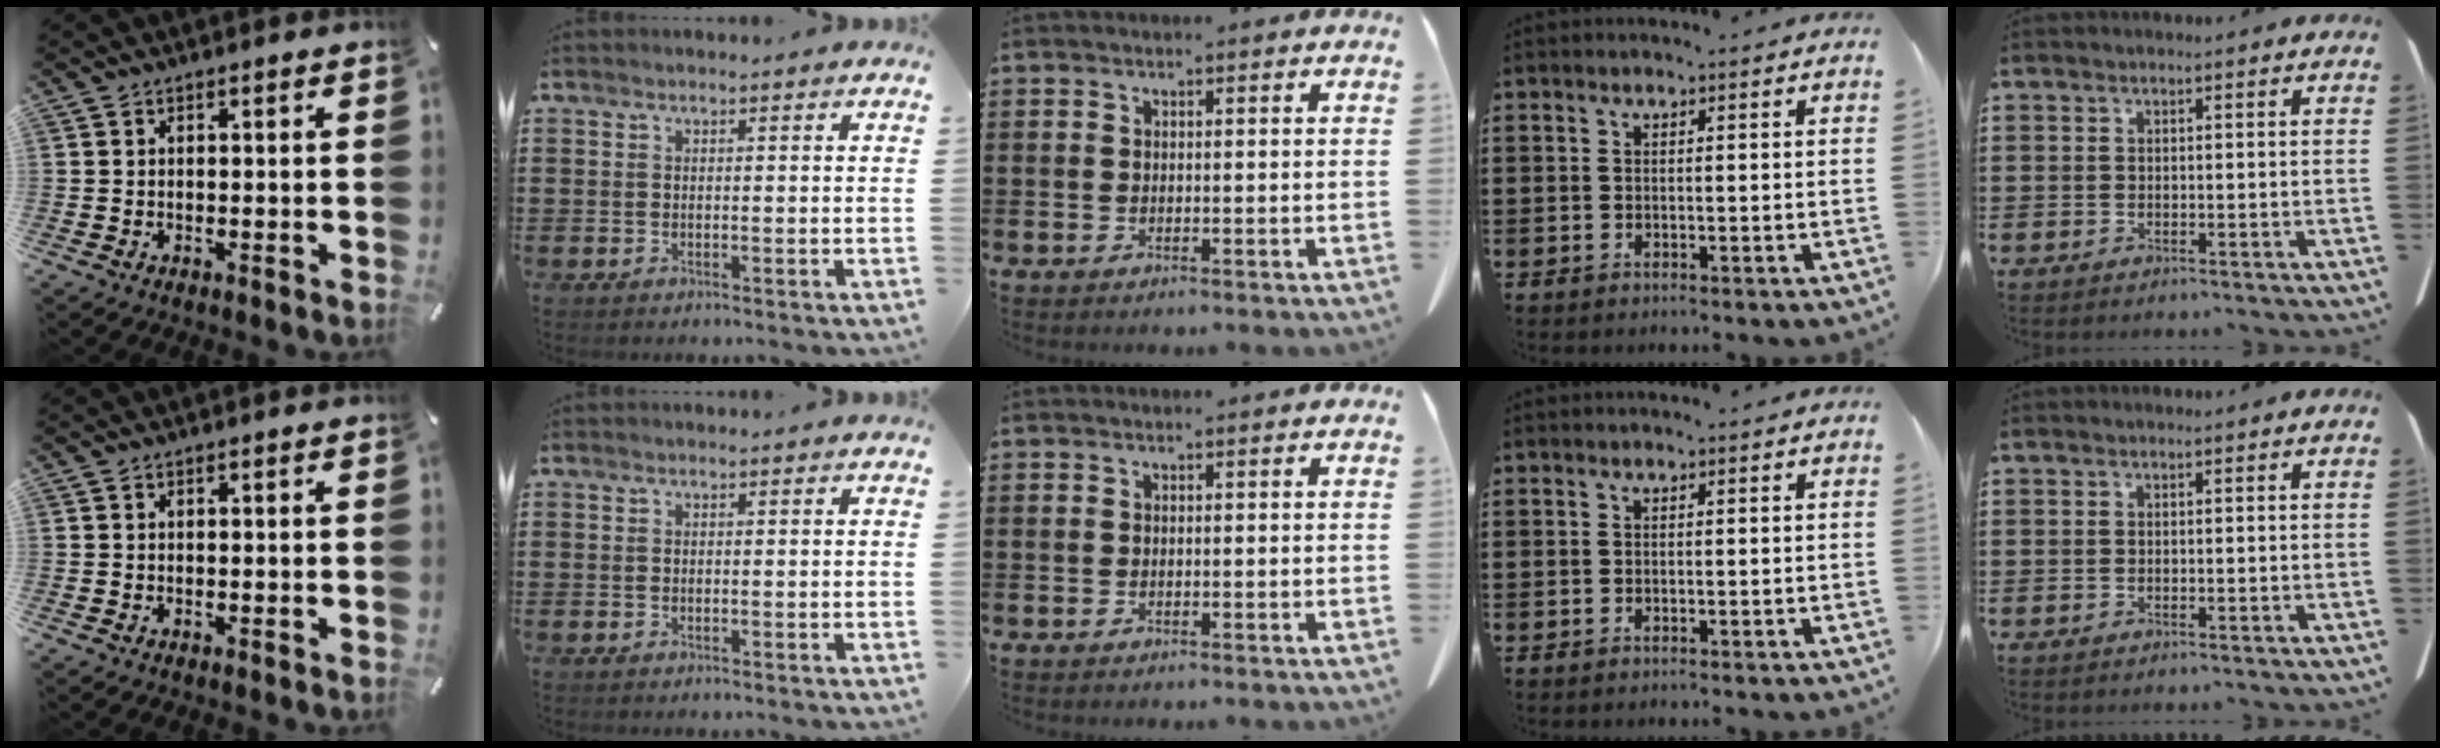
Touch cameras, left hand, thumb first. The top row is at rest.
{}